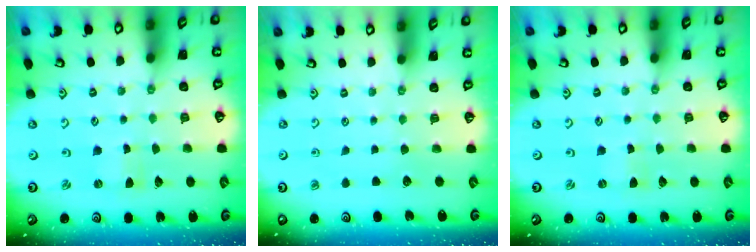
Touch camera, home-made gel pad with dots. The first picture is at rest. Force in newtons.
{"total": 0.0}
{"total": 0.0}